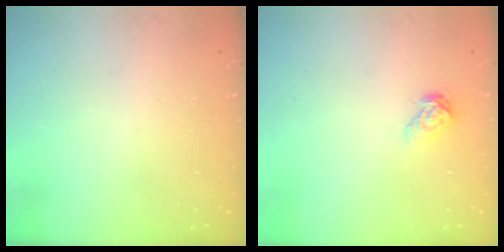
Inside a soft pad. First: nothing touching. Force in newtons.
{"total": 6.5, "press": 6.5, "slide": 0.4}